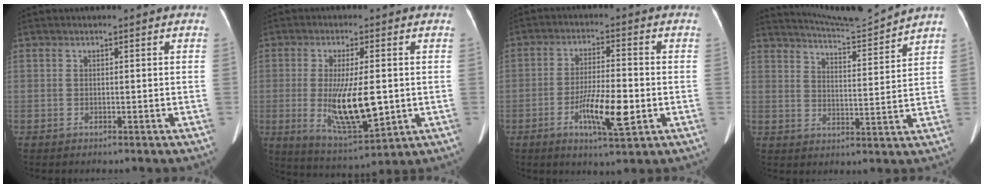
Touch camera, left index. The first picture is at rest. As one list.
[{"total": 11.1, "force": [-0.9, 3.0, 10.7], "torque": [-0.197, -0.026, -0.005]}, {"total": 8.2, "force": [-2.6, 1.4, 7.7], "torque": [-0.139, -0.009, -0.045]}, {"total": 9.2, "force": [8.9, -2.1, 1.1], "torque": [-0.032, -0.026, 0.145]}]